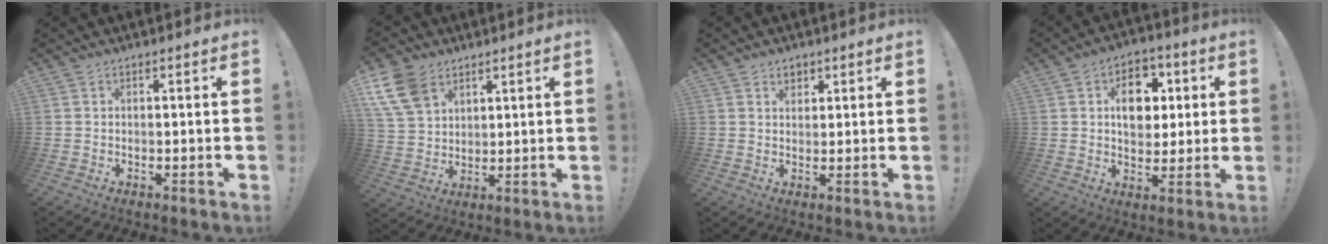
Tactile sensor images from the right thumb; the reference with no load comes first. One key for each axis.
{"total": 13.2, "fx": 7.2, "fy": 9.2, "fz": 6.1, "tx": -0.112, "ty": -0.034, "tz": 0.146}
{"total": 2.9, "fx": 1.9, "fy": 2.1, "fz": 0.8, "tx": -0.003, "ty": -0.008, "tz": 0.032}
{"total": 11.7, "fx": 3.1, "fy": 9.0, "fz": 6.8, "tx": -0.083, "ty": 0.000, "tz": 0.057}